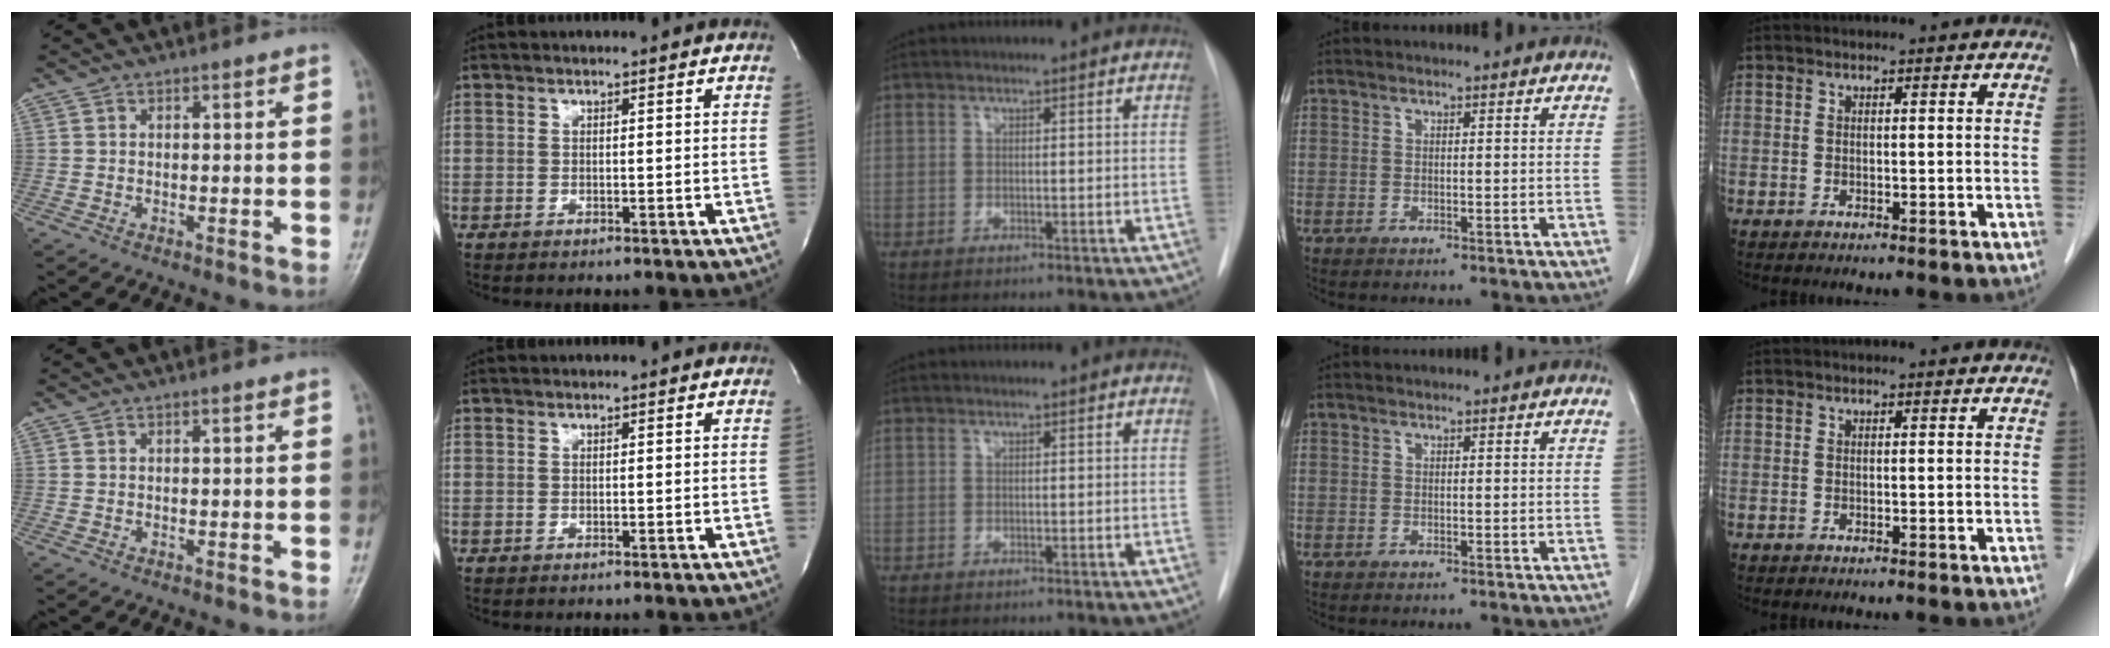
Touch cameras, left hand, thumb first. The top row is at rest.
{}